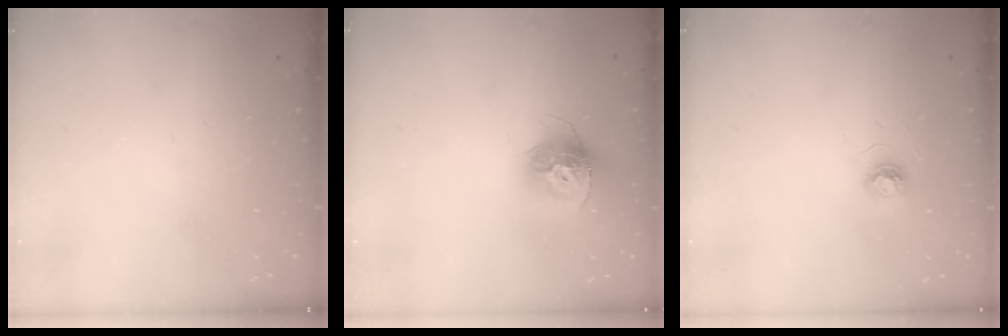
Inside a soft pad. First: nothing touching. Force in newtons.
{"total": 13.2, "press": 13.1, "slide": 1.3}
{"total": 3.8, "press": 3.8, "slide": 0.4}